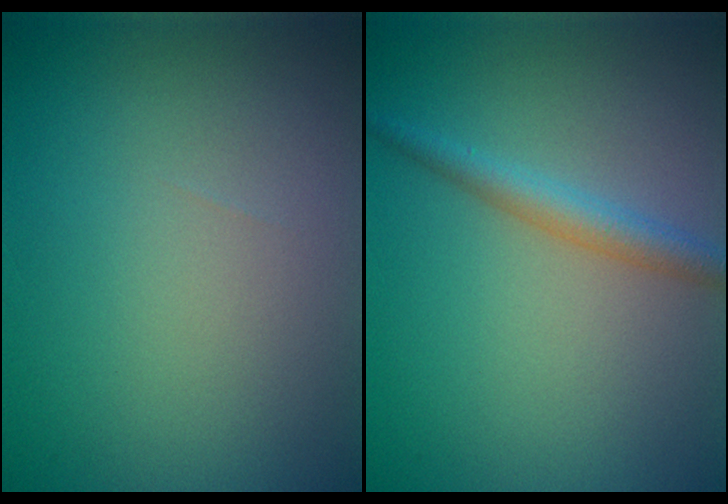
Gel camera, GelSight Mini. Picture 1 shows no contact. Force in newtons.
{"total": 2.5, "press": 2.5, "slide": 0.0}